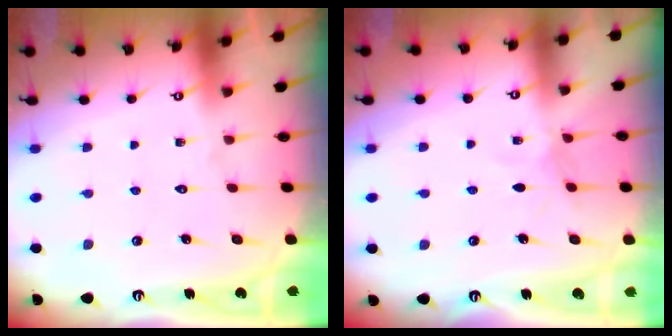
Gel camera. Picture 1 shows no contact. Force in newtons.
{"total": 3.0, "press": 2.9, "slide": 0.4}